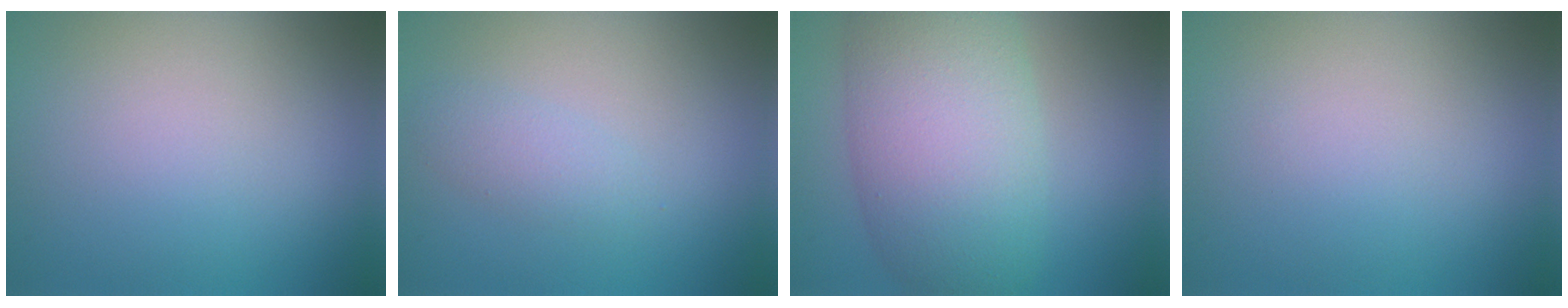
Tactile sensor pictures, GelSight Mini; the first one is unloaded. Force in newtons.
{"total": 1.5, "press": 1.5, "slide": 0.1}
{"total": 10.1, "press": 10.1, "slide": 0.7}
{"total": 0.0}